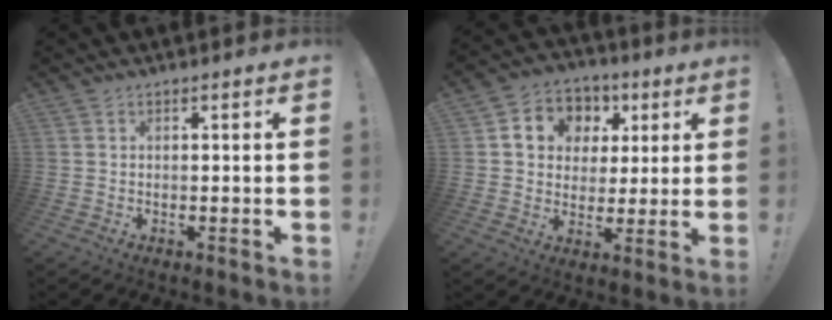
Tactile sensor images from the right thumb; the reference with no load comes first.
{"total": 9.8, "force": [3.0, 8.8, 3.1], "torque": [-0.047, -0.012, 0.062]}